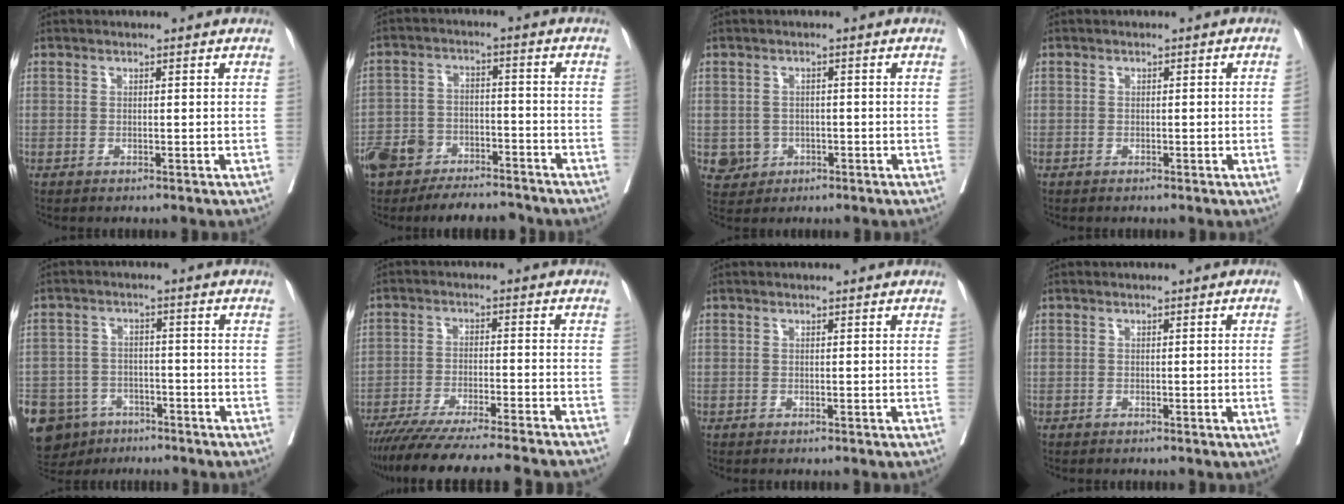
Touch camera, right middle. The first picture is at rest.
{"total": 12.4, "force": [-10.1, 5.5, 4.7], "torque": [-0.084, 0.018, -0.161]}
{"total": 3.6, "force": [-1.1, 3.4, 0.5], "torque": [-0.001, 0.007, -0.012]}
{"total": 1.0, "force": [-0.2, -0.1, 1.0], "torque": [-0.014, 0.004, -0.002]}
{"total": 17.2, "force": [-10.5, 12.1, 6.4], "torque": [-0.188, -0.005, -0.151]}
{"total": 19.6, "force": [-17.4, -0.3, 9.0], "torque": [-0.128, -0.049, -0.256]}
{"total": 0.0}
{"total": 1.6, "force": [-0.4, -0.5, 1.5], "torque": [-0.020, 0.003, -0.006]}